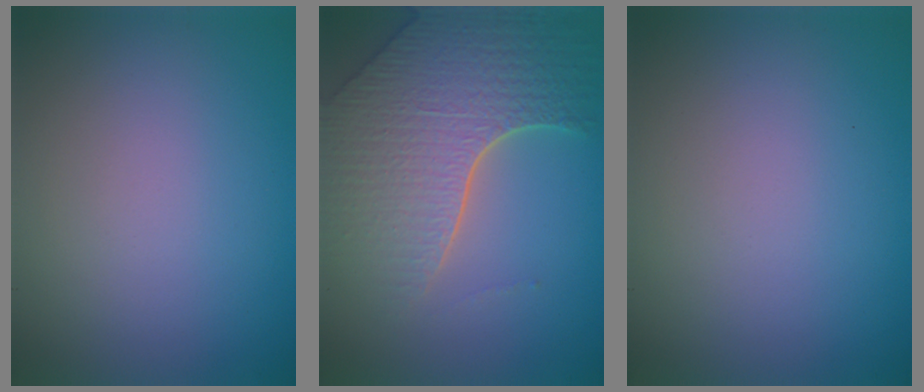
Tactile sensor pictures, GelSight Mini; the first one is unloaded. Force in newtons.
{"total": 7.9, "press": 5.7, "slide": 5.5}
{"total": 0.0}